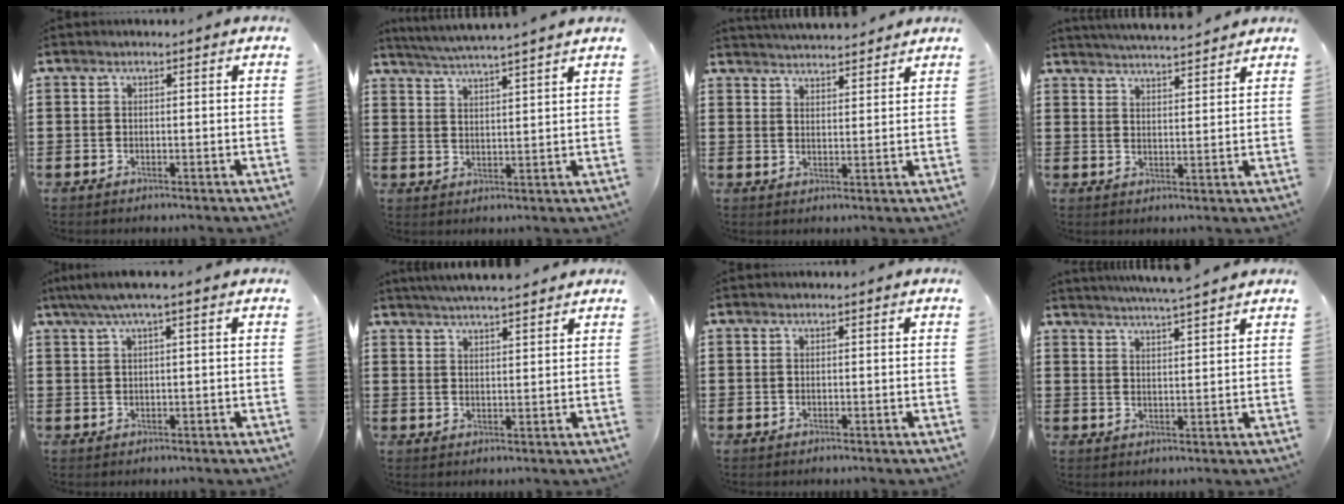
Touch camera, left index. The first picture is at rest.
{"total": 4.2, "force": [3.9, -1.0, 1.0], "torque": [-0.033, -0.020, 0.068]}
{"total": 3.3, "force": [3.3, -0.1, 0.0], "torque": [-0.010, -0.012, 0.061]}
{"total": 3.8, "force": [3.7, -0.3, 0.4], "torque": [-0.020, -0.017, 0.066]}
{"total": 2.2, "force": [0.8, 0.0, 2.1], "torque": [-0.040, -0.001, 0.013]}
{"total": 3.8, "force": [3.6, -0.1, 1.1], "torque": [-0.032, -0.008, 0.065]}
{"total": 0.0}
{"total": 4.0, "force": [3.8, -0.5, 1.1], "torque": [-0.035, -0.017, 0.067]}